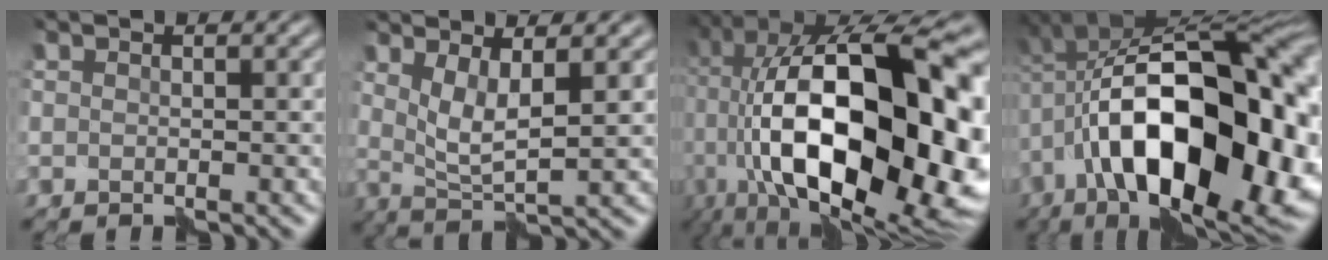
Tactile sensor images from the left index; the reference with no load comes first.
{"total": 3.5, "force": [1.0, 0.6, 3.3], "torque": [-0.068, -0.008, 0.021]}
{"total": 21.3, "force": [-1.4, 9.0, 19.2], "torque": [-0.318, 0.012, -0.031]}
{"total": 18.7, "force": [-4.5, 8.9, 15.8], "torque": [-0.245, 0.014, -0.067]}